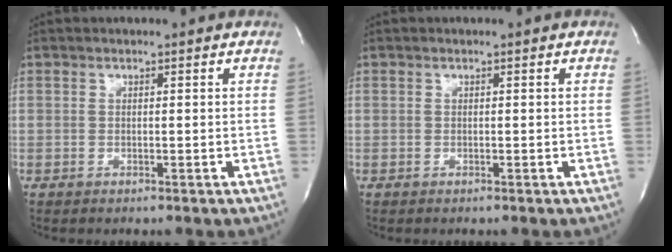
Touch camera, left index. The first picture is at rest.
{"total": 0.0}